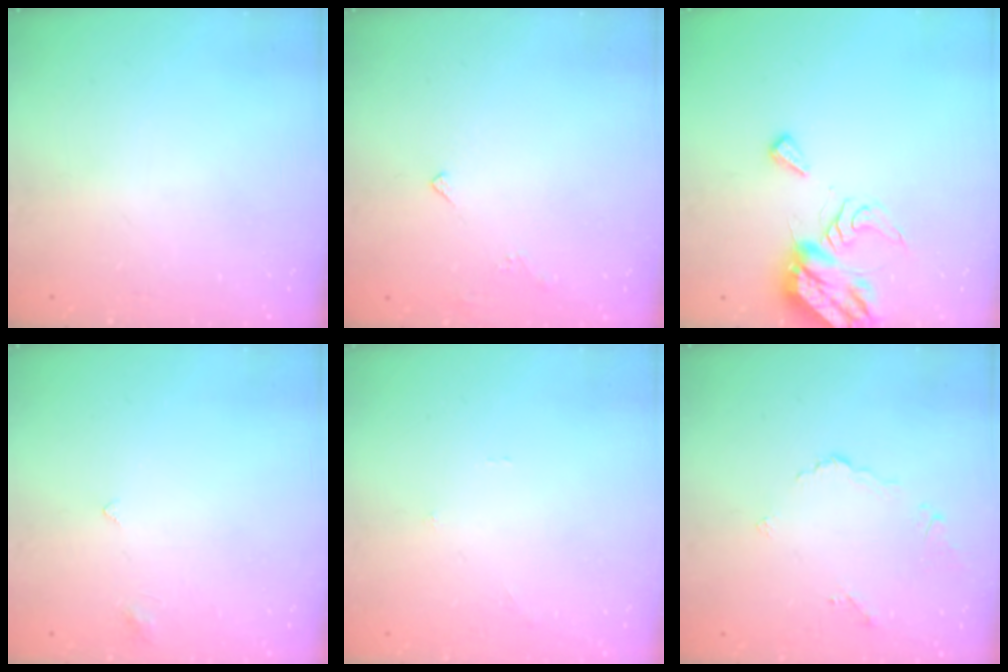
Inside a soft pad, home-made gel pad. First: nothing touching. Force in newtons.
{"total": 3.5, "press": 3.5, "slide": 0.5}
{"total": 9.7, "press": 9.7, "slide": 1.1}
{"total": 2.5, "press": 2.4, "slide": 0.4}
{"total": 0.0}
{"total": 3.0, "press": 2.9, "slide": 0.6}